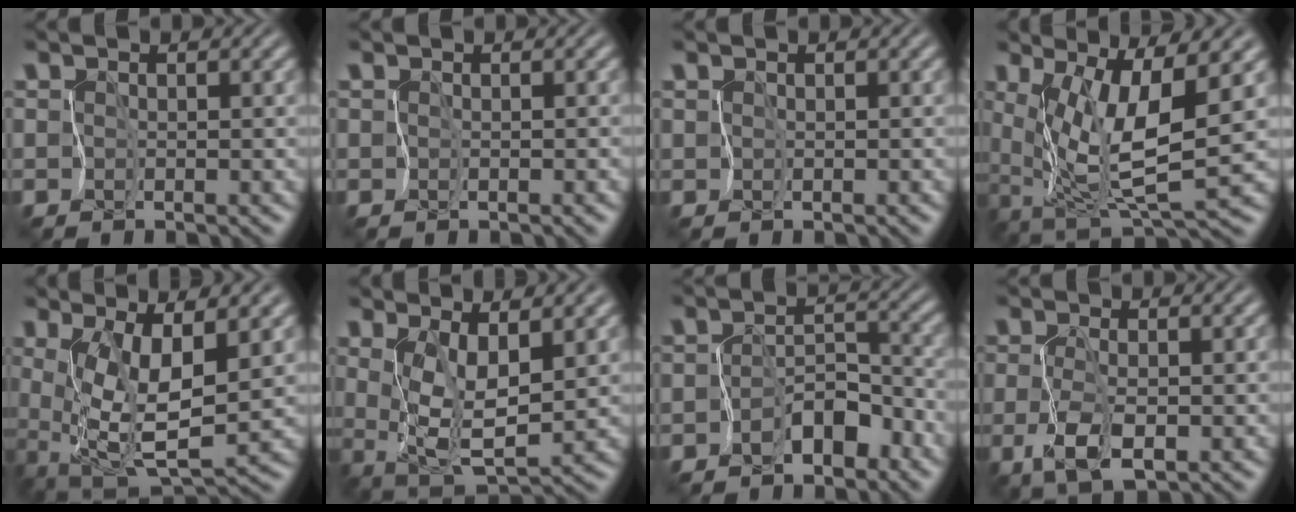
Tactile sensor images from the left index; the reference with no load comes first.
{"total": 0.0}
{"total": 0.0}
{"total": 7.2, "force": [1.5, 1.7, 6.8], "torque": [-0.137, -0.020, 0.038]}
{"total": 6.7, "force": [1.1, 2.1, 6.2], "torque": [-0.125, -0.020, 0.025]}
{"total": 4.6, "force": [1.4, 1.4, 4.1], "torque": [-0.090, -0.020, 0.033]}
{"total": 3.5, "force": [-2.6, 1.6, 1.7], "torque": [-0.020, 0.005, -0.044]}
{"total": 3.3, "force": [-1.1, 1.3, 2.9], "torque": [-0.066, -0.010, -0.016]}